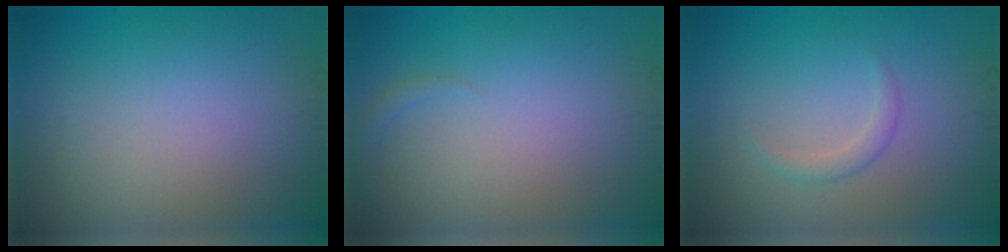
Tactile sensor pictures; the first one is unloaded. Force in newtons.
{"total": 0.8, "press": 0.8, "slide": 0.1}
{"total": 1.3, "press": 1.3, "slide": 0.1}